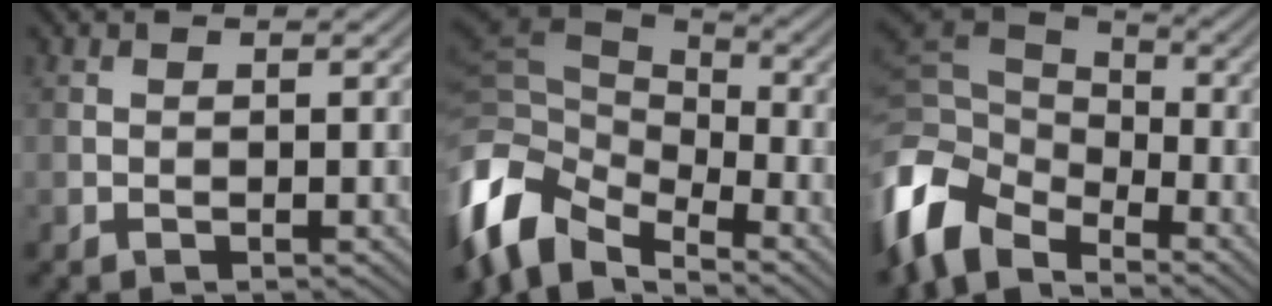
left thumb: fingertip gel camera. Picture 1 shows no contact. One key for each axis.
{"total": 12.8, "fx": -6.6, "fy": 7.6, "fz": 8.0, "tx": -0.210, "ty": -0.011, "tz": -0.123}
{"total": 10.3, "fx": -5.7, "fy": 6.2, "fz": 6.0, "tx": -0.154, "ty": -0.007, "tz": -0.120}